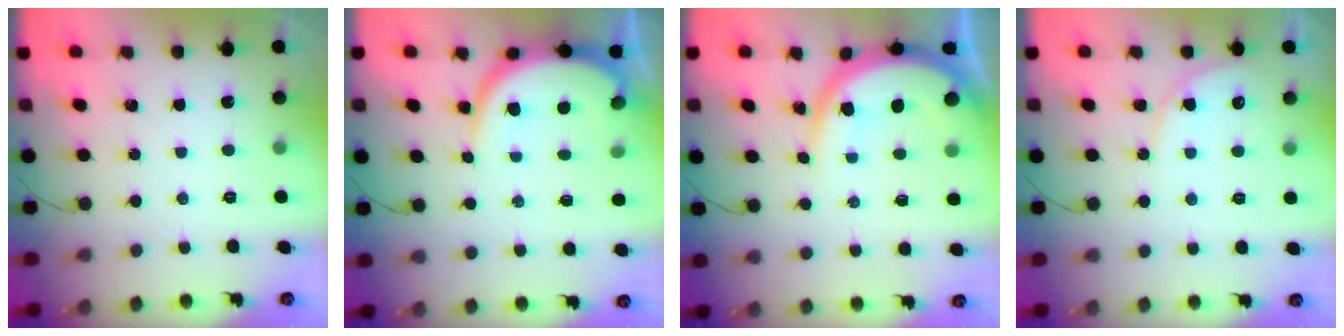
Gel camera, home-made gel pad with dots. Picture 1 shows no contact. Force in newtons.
{"total": 9.0, "press": 9.0, "slide": 1.0}
{"total": 11.3, "press": 11.2, "slide": 1.2}
{"total": 6.7, "press": 6.7, "slide": 0.3}